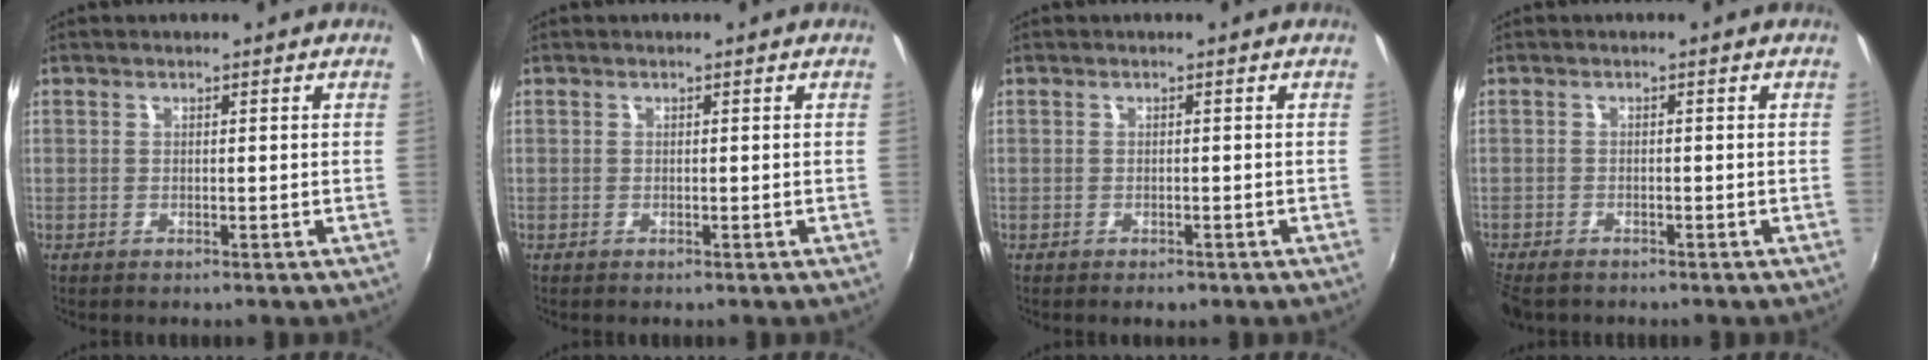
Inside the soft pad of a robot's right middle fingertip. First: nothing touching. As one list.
[{"total": 0.0}, {"total": 1.7, "force": [-1.3, 0.7, 0.9], "torque": [-0.018, -0.006, -0.016]}, {"total": 4.8, "force": [-3.9, 1.8, 2.1], "torque": [-0.060, -0.023, -0.072]}]